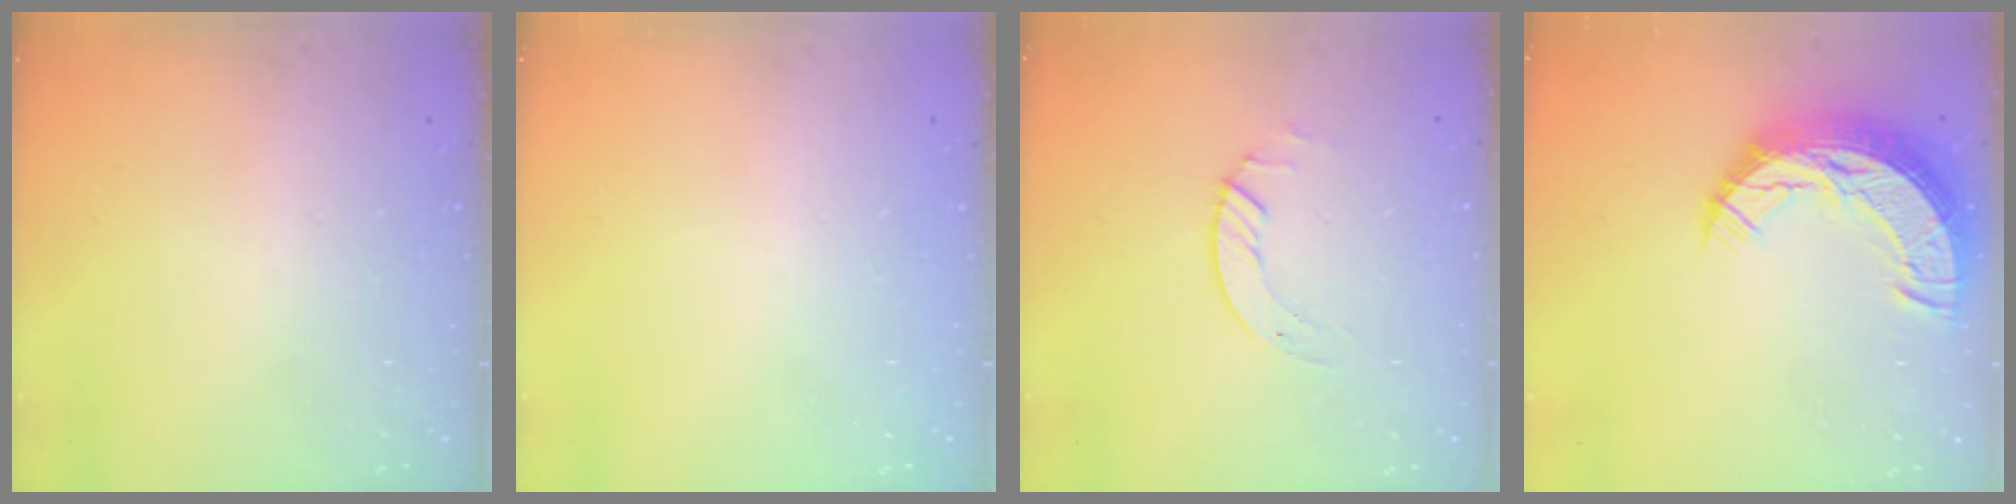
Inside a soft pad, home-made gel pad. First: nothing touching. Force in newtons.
{"total": 0.0}
{"total": 2.0, "press": 2.0, "slide": 0.2}
{"total": 13.5, "press": 13.4, "slide": 1.2}